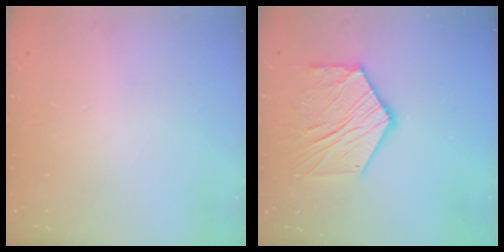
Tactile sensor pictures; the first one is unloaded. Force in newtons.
{"total": 14.8, "press": 14.7, "slide": 1.4}